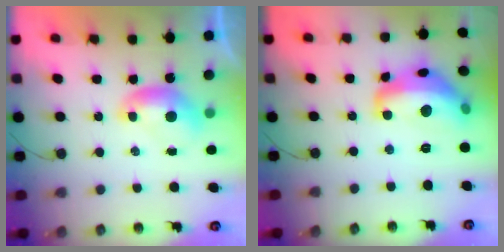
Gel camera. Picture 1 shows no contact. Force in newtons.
{"total": 11.9, "press": 11.9, "slide": 1.4}